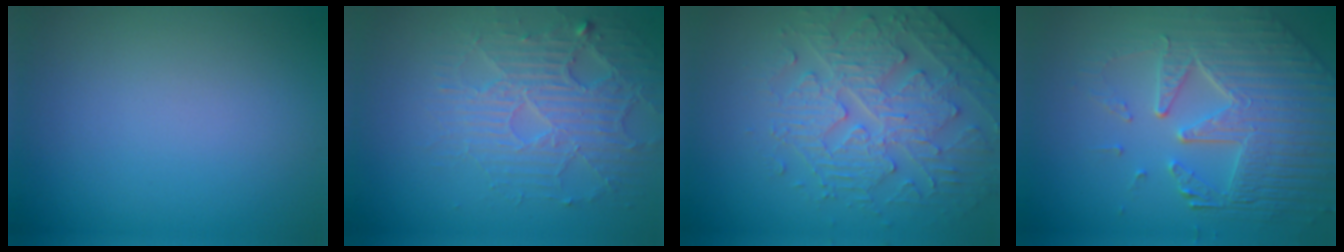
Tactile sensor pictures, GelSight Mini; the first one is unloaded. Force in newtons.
{"total": 4.4, "press": 3.9, "slide": 2.0}
{"total": 4.3, "press": 4.2, "slide": 0.9}
{"total": 8.1, "press": 5.7, "slide": 5.8}